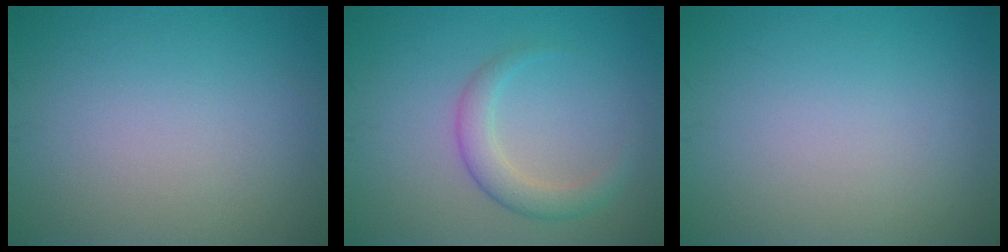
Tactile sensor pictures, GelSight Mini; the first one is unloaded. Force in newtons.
{"total": 2.8, "press": 2.8, "slide": 0.1}
{"total": 0.0}